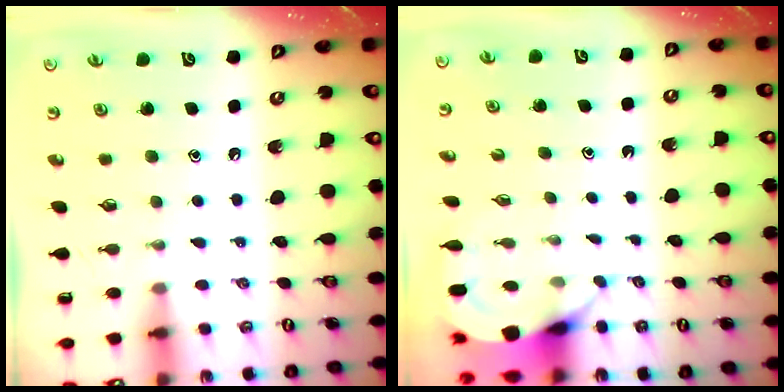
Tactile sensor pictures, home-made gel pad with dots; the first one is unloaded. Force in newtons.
{"total": 4.2, "press": 4.2, "slide": 0.2}